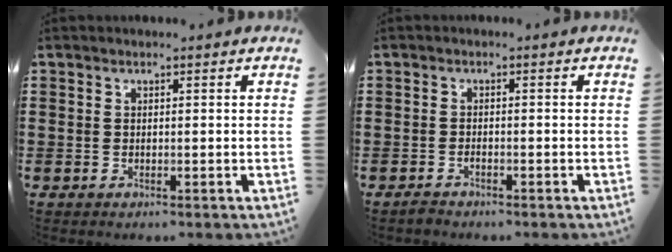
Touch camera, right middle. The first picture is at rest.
{"total": 1.0, "force": [-0.9, 0.2, 0.5], "torque": [-0.013, -0.003, -0.017]}